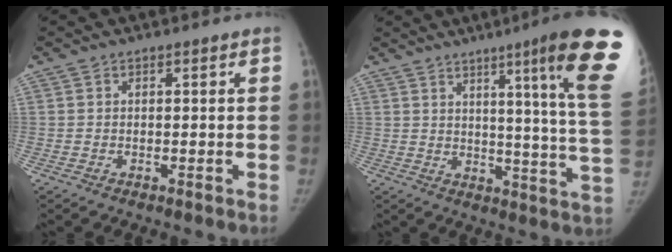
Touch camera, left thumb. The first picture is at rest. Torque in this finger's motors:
{"motor_torque": [0.55, 0.41, 1.87, -0.90, 0.29]}